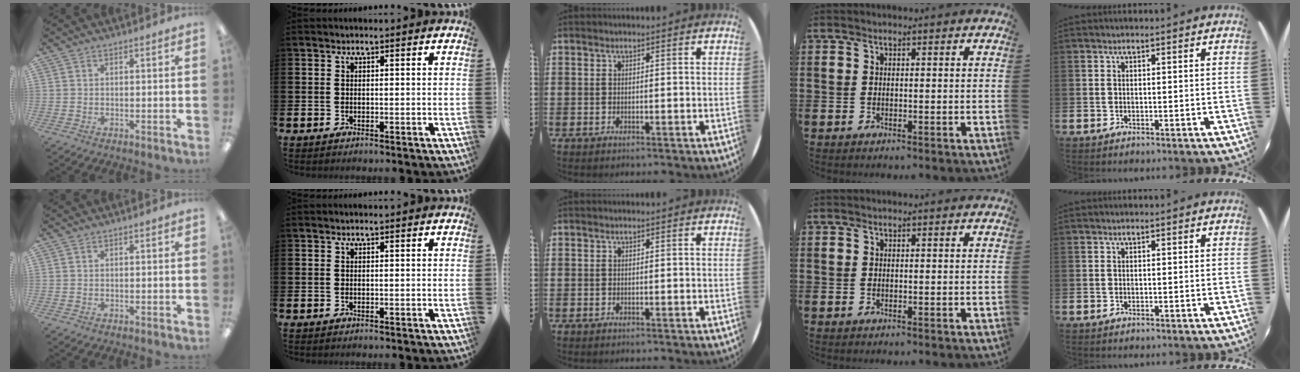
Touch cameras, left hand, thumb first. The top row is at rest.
{}